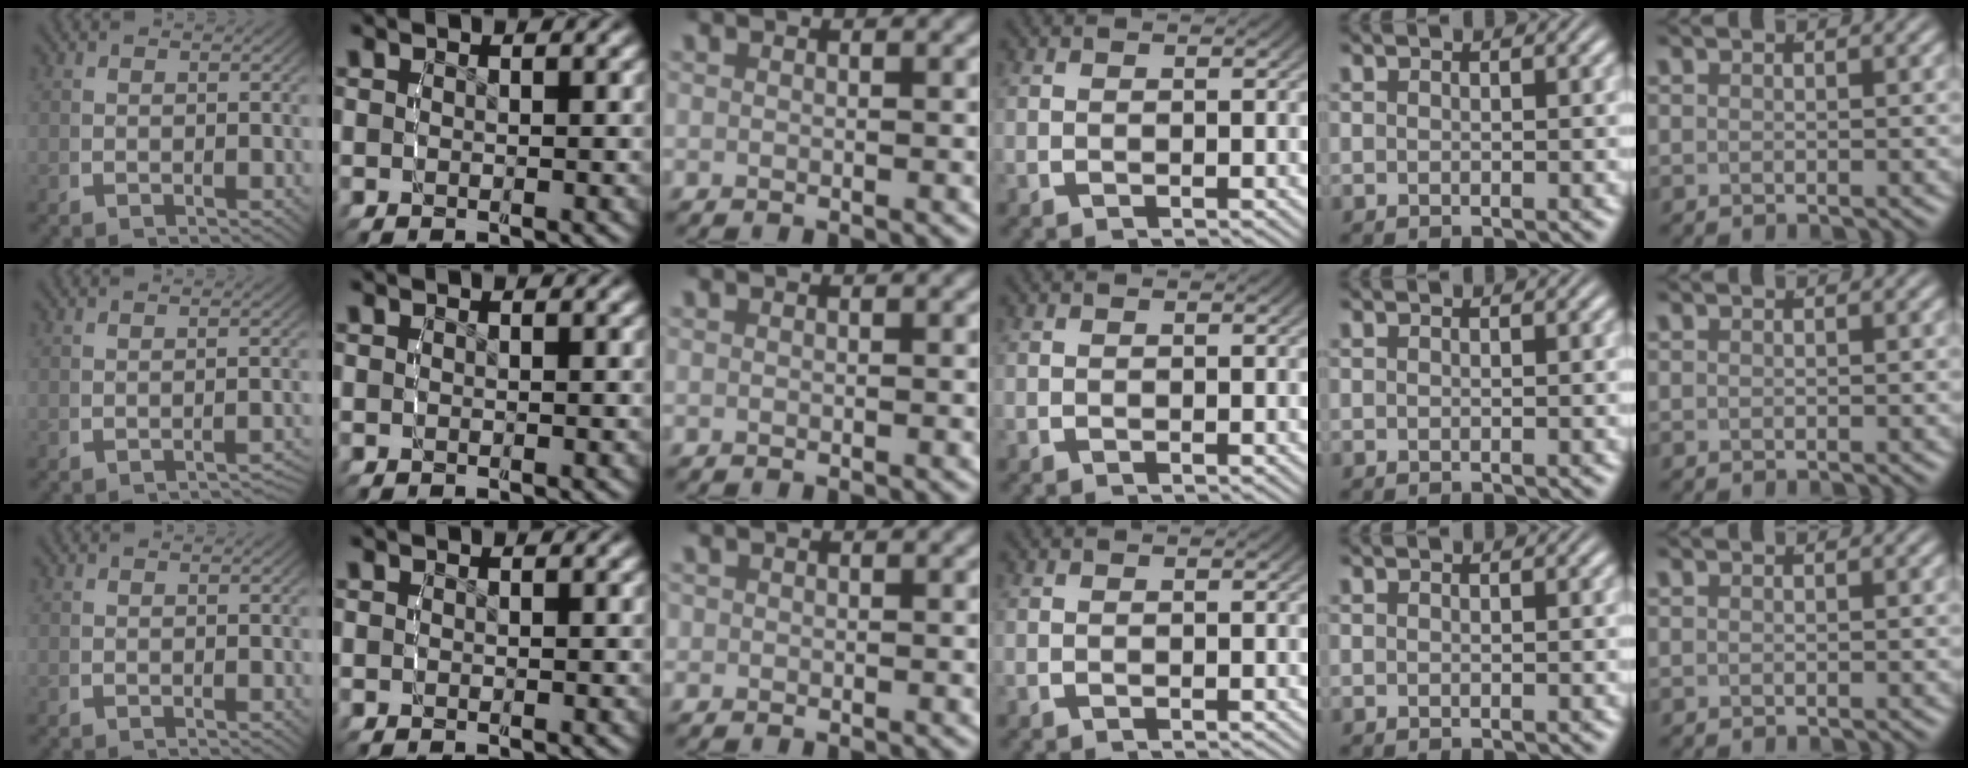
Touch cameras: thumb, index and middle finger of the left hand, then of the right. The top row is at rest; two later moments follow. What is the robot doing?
{"motion": "lift_and_place", "object": "condiment"}